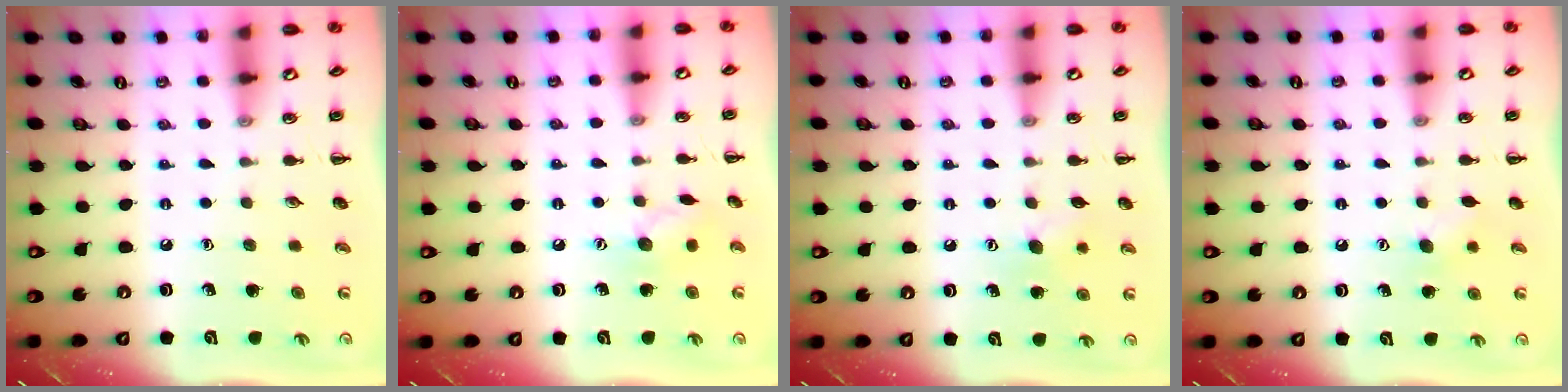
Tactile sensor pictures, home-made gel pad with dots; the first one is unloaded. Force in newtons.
{"total": 7.5, "press": 7.4, "slide": 1.1}
{"total": 7.5, "press": 7.3, "slide": 1.6}
{"total": 6.1, "press": 5.9, "slide": 1.3}